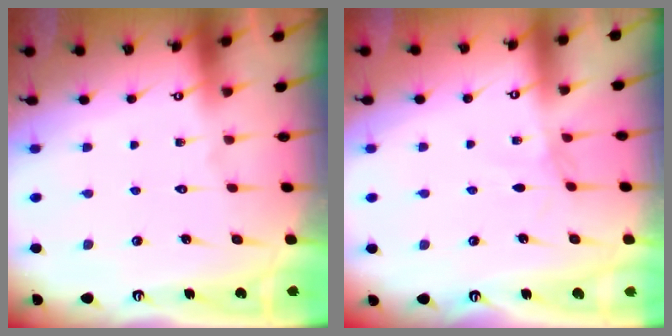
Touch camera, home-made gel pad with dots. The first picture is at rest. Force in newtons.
{"total": 0.0}